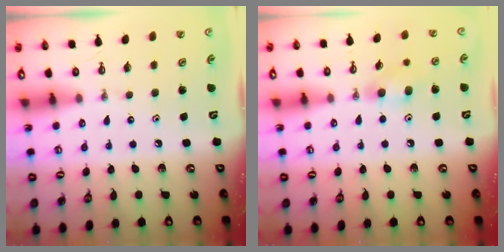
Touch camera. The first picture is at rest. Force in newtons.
{"total": 7.0, "press": 6.8, "slide": 1.5}